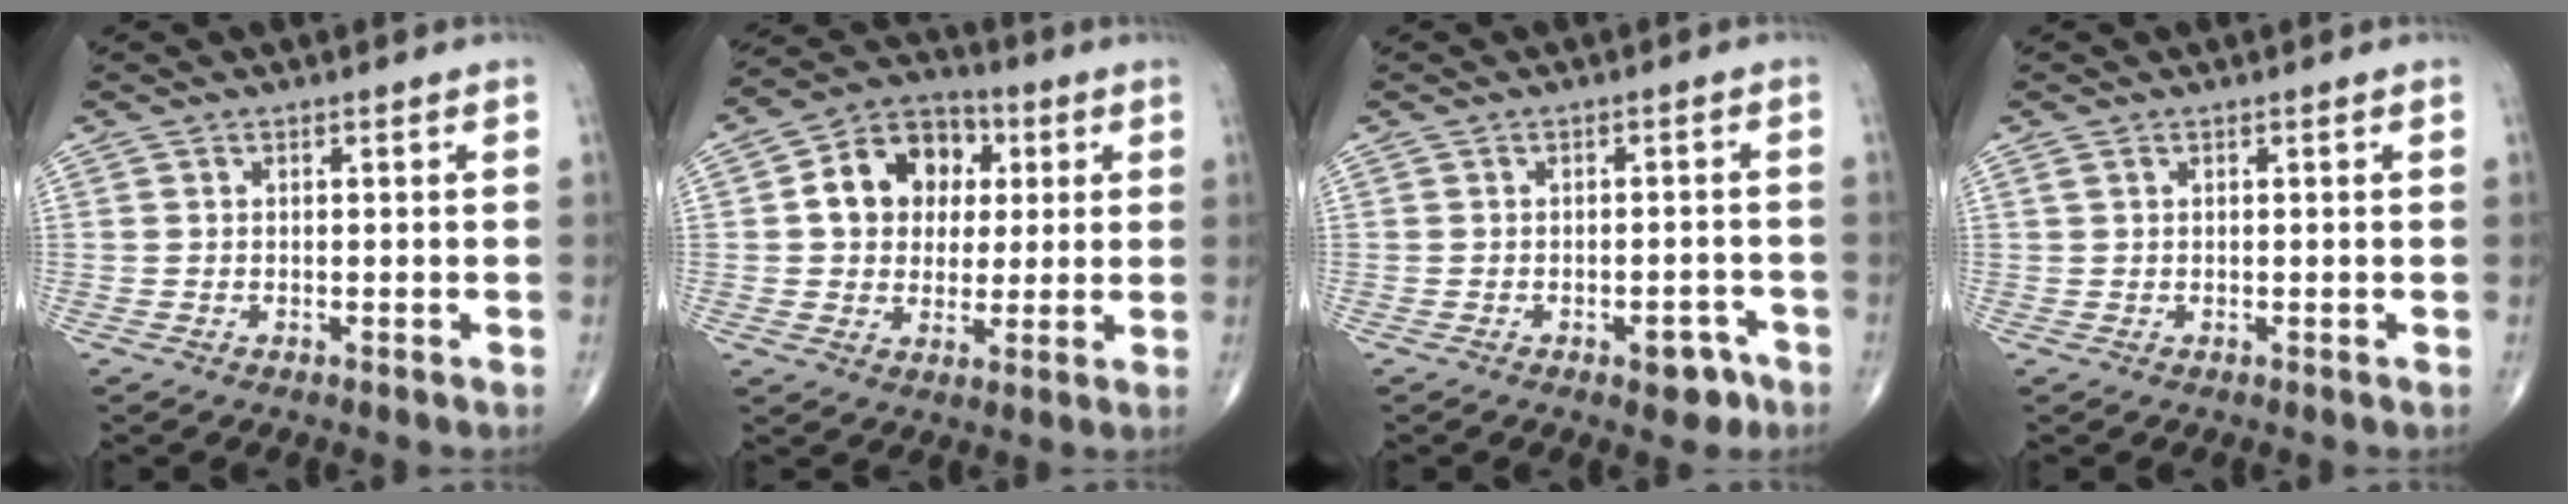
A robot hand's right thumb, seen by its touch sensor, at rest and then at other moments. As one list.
[{"total": 13.0, "force": [2.5, 10.4, 7.2], "torque": [-0.077, 0.010, 0.033]}, {"total": 4.2, "force": [-2.4, 2.1, 2.7], "torque": [-0.015, 0.015, -0.028]}, {"total": 0.7, "force": [0.4, 0.4, 0.5], "torque": [-0.013, 0.010, 0.010]}]